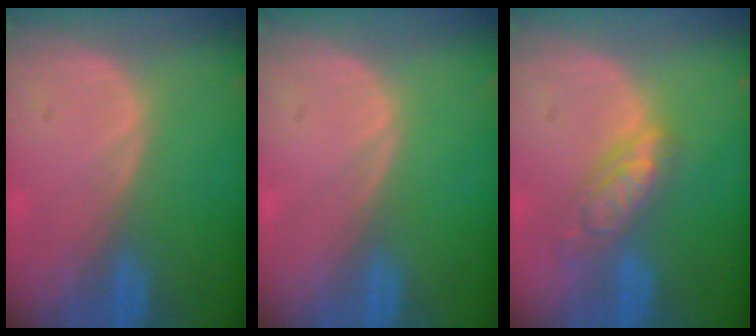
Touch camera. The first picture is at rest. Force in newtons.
{"total": 0.0}
{"total": 5.5, "press": 5.0, "slide": 2.4}